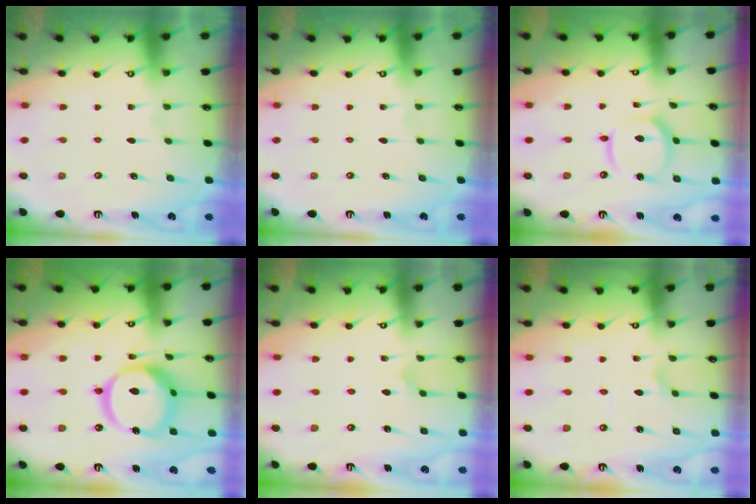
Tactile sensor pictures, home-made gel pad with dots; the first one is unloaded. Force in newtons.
{"total": 0.0}
{"total": 12.0, "press": 11.9, "slide": 1.3}
{"total": 17.5, "press": 17.4, "slide": 2.2}
{"total": 3.3, "press": 3.3, "slide": 0.2}
{"total": 3.4, "press": 3.4, "slide": 0.3}